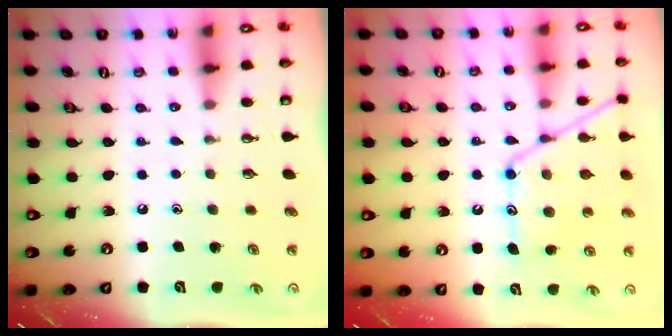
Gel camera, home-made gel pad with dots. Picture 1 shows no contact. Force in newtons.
{"total": 14.0, "press": 14.0, "slide": 1.0}